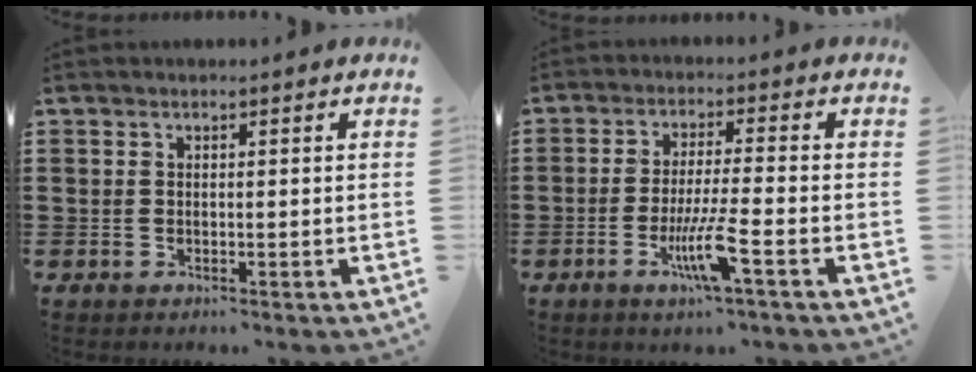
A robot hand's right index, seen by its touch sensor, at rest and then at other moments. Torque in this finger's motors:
{"motor_torque": [2.14, 0.00, 0.59, 0.13]}